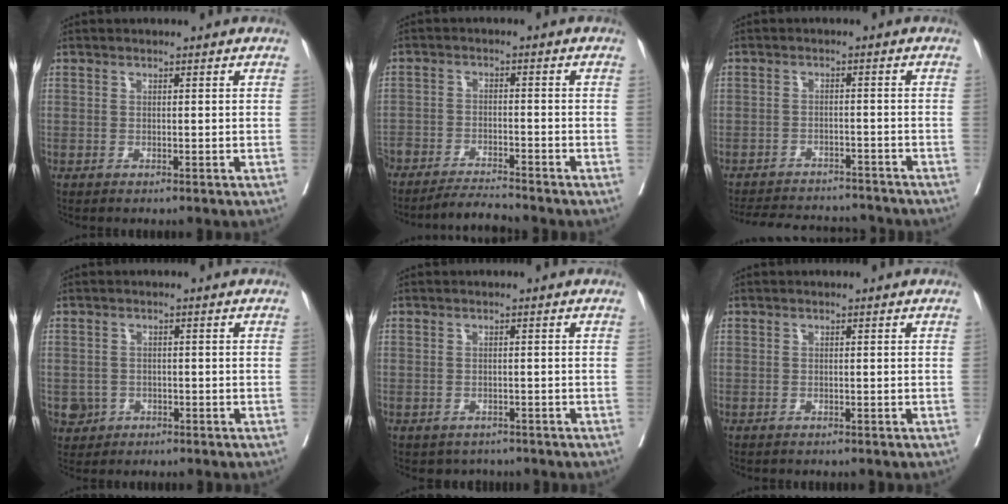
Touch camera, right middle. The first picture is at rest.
{"total": 6.0, "force": [-5.9, -0.5, 1.1], "torque": [-0.013, -0.008, -0.104]}
{"total": 13.6, "force": [-12.6, 3.6, 3.5], "torque": [-0.065, 0.008, -0.166]}
{"total": 3.7, "force": [-1.4, 3.4, 0.2], "torque": [-0.002, 0.007, -0.022]}
{"total": 2.8, "force": [-2.2, 1.7, 0.3], "torque": [-0.002, 0.007, -0.030]}
{"total": 0.6, "force": [-0.5, 0.3, 0.0], "torque": [-0.006, 0.003, -0.010]}